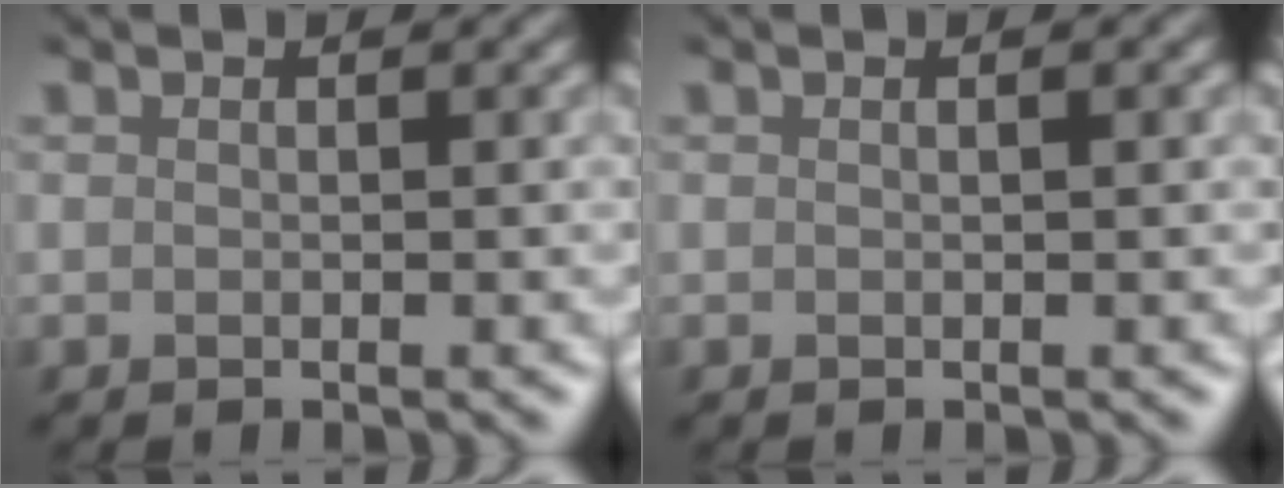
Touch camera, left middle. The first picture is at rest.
{"total": 1.5, "force": [0.6, 0.8, 1.1], "torque": [0.003, 0.006, -0.009]}